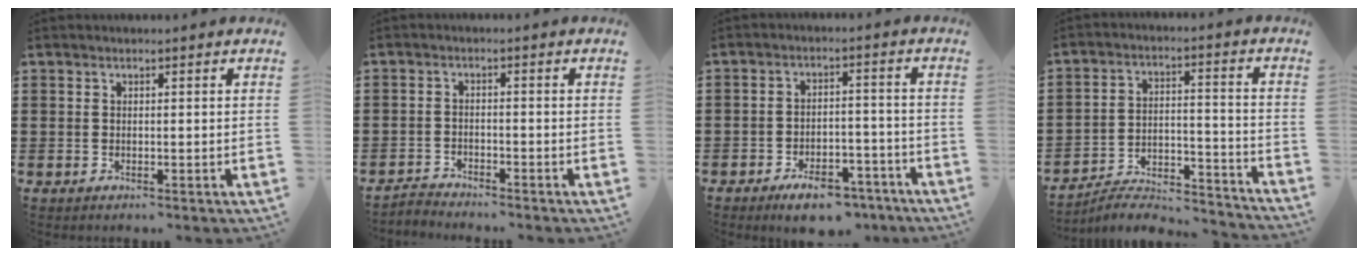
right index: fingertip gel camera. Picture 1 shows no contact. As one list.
[{"total": 2.2, "force": [-2.2, 0.1, -0.1], "torque": [-0.005, 0.003, -0.047]}, {"total": 6.4, "force": [-5.2, 1.8, 3.2], "torque": [-0.052, 0.014, -0.092]}, {"total": 4.9, "force": [-4.7, 0.6, 1.2], "torque": [-0.022, -0.001, -0.096]}]